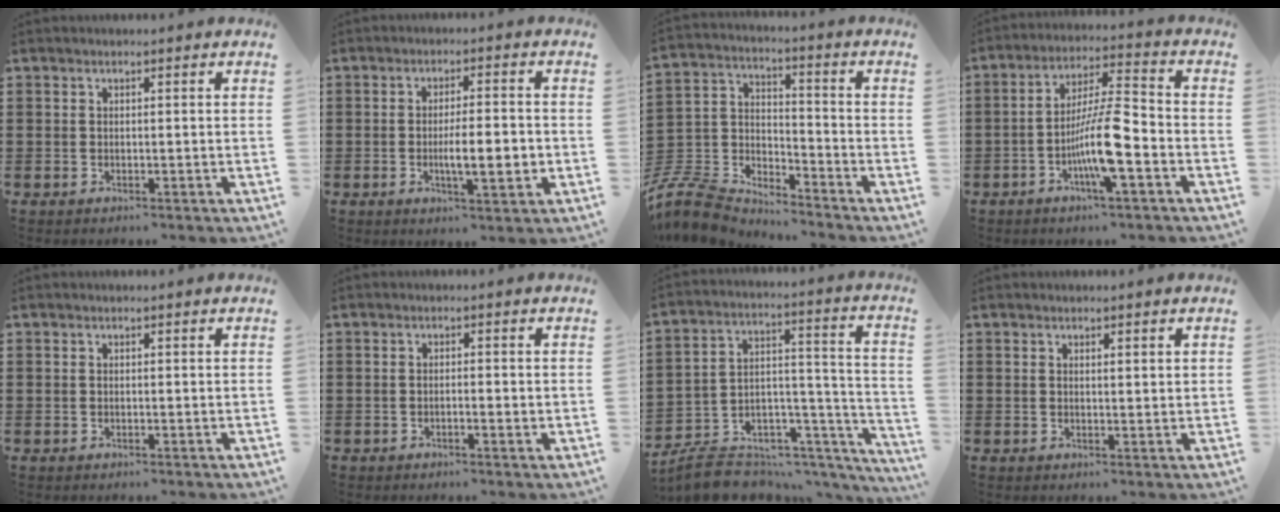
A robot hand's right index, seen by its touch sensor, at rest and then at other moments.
{"total": 6.9, "force": [-1.2, 1.6, 6.6], "torque": [-0.096, -0.005, -0.022]}
{"total": 8.1, "force": [-7.6, 2.2, 1.7], "torque": [-0.066, -0.003, -0.159]}
{"total": 10.2, "force": [-3.6, 1.7, 9.4], "torque": [-0.188, -0.007, -0.072]}
{"total": 0.0}
{"total": 1.0, "force": [-0.5, 0.1, 0.9], "torque": [-0.017, -0.004, -0.008]}
{"total": 7.1, "force": [-5.9, 3.5, 1.7], "torque": [-0.033, 0.003, -0.108]}
{"total": 0.8, "force": [0.6, 0.1, 0.6], "torque": [-0.012, 0.000, 0.012]}